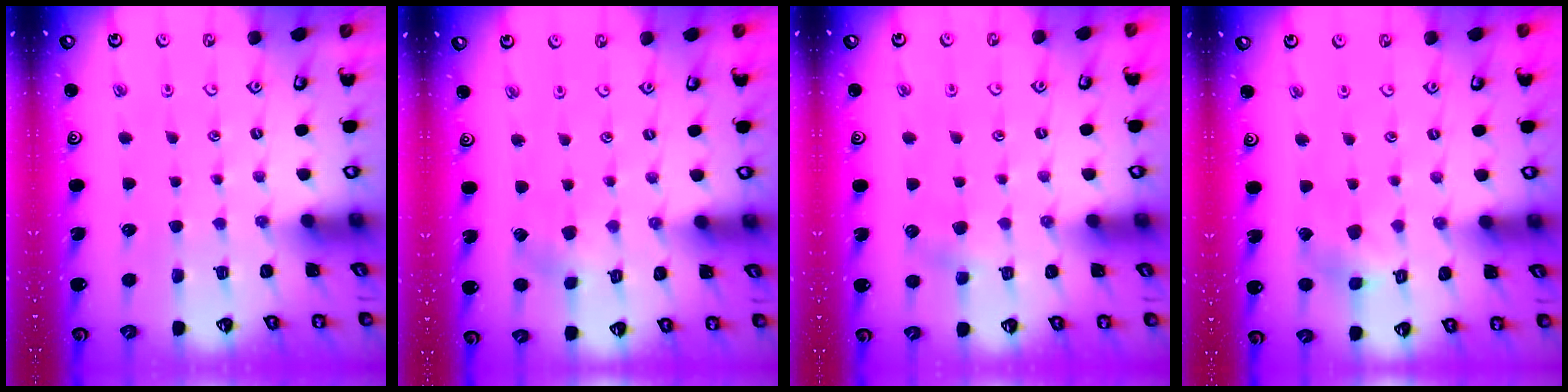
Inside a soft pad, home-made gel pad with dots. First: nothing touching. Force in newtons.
{"total": 2.8, "press": 2.8, "slide": 0.5}
{"total": 4.1, "press": 4.0, "slide": 0.7}
{"total": 6.2, "press": 6.2, "slide": 0.6}